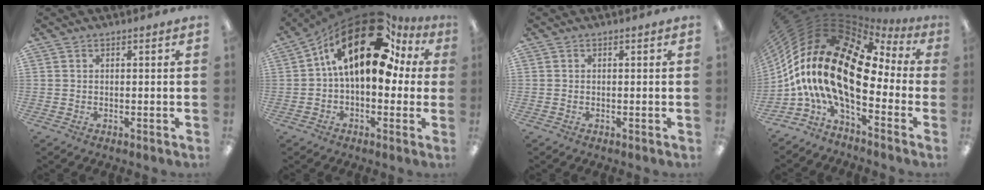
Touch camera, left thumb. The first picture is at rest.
{"total": 22.3, "force": [9.7, 11.3, 16.6], "torque": [-0.269, -0.051, 0.163]}
{"total": 0.0}
{"total": 22.6, "force": [-0.6, 10.8, 19.9], "torque": [-0.432, -0.020, -0.004]}